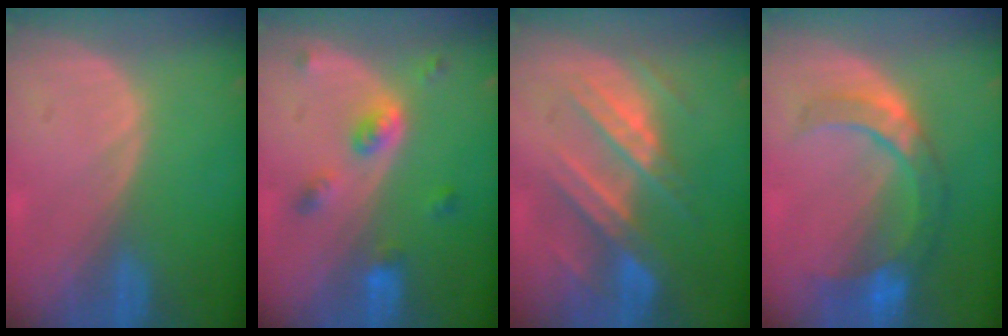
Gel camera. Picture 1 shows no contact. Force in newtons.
{"total": 5.3, "press": 4.7, "slide": 2.5}
{"total": 8.9, "press": 8.0, "slide": 4.0}
{"total": 8.5, "press": 7.7, "slide": 3.4}